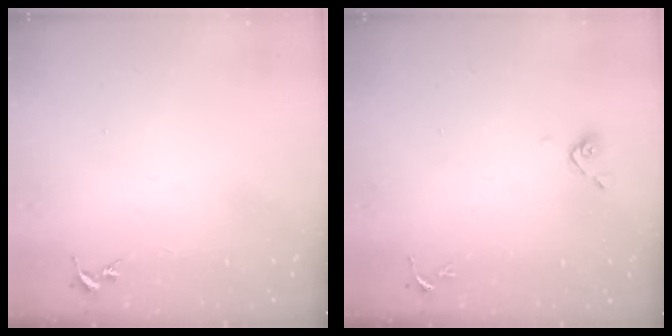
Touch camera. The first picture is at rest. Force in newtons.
{"total": 5.9, "press": 5.4, "slide": 2.4}